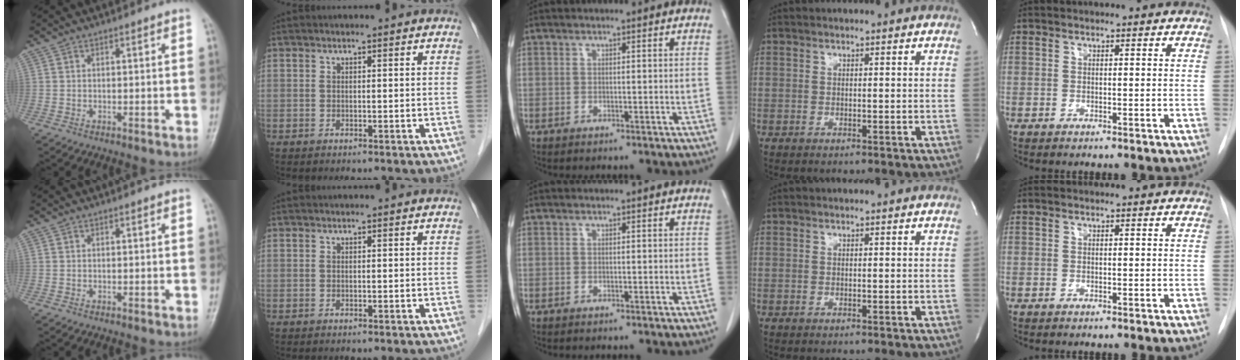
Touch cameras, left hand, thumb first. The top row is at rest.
{}